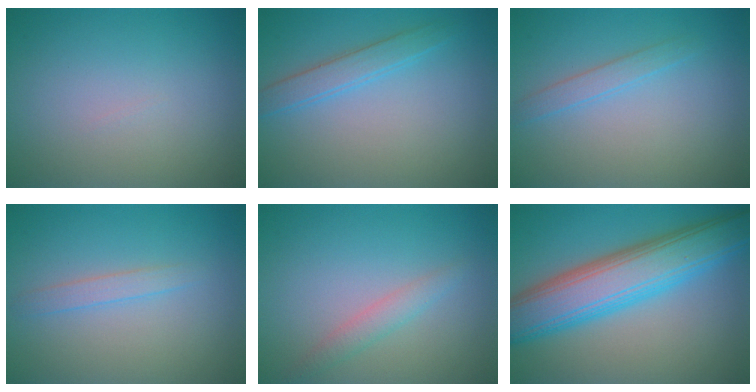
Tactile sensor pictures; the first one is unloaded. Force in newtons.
{"total": 2.3, "press": 2.3, "slide": 0.1}
{"total": 1.5, "press": 1.5, "slide": 0.1}
{"total": 1.4, "press": 1.4, "slide": 0.1}
{"total": 1.6, "press": 1.6, "slide": 0.1}
{"total": 9.0, "press": 9.0, "slide": 0.2}